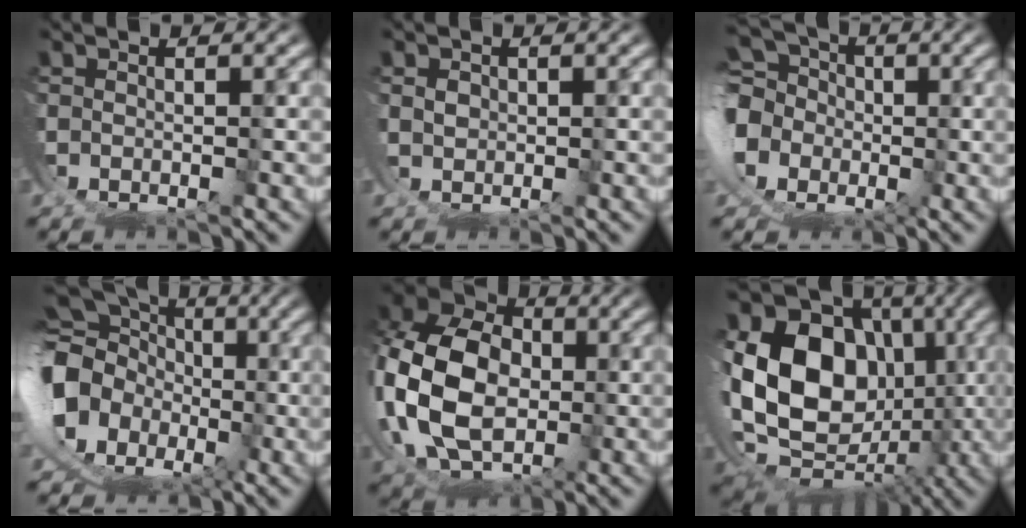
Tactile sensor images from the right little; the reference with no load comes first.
{"total": 1.1, "force": [0.3, 0.8, 0.8], "torque": [-0.023, -0.012, 0.014]}
{"total": 13.9, "force": [-1.6, 13.0, 4.6], "torque": [-0.165, -0.042, -0.042]}
{"total": 16.5, "force": [-1.6, 14.2, 8.1], "torque": [-0.190, -0.040, -0.036]}
{"total": 13.5, "force": [-0.1, 10.1, 9.0], "torque": [-0.220, -0.050, 0.018]}
{"total": 19.9, "force": [-1.7, 15.5, 12.4], "torque": [-0.270, -0.077, -0.004]}